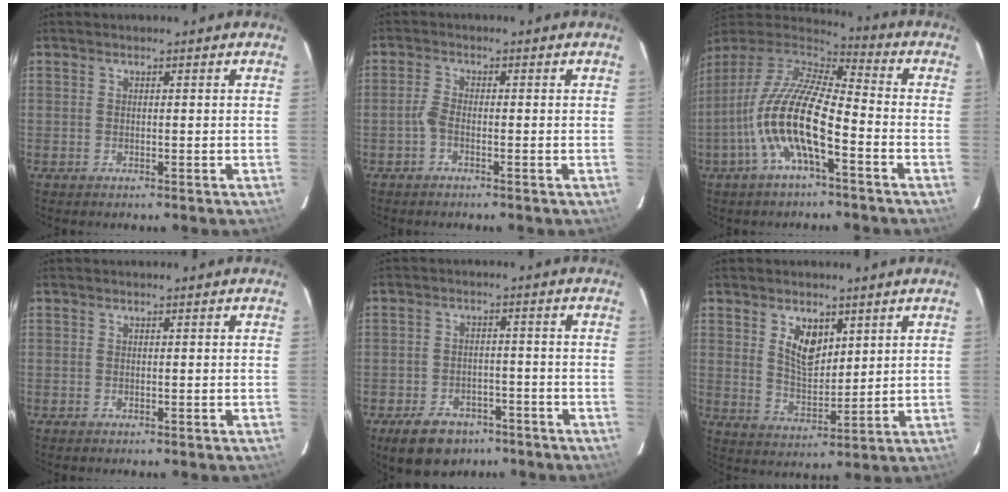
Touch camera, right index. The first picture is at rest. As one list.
[{"total": 1.9, "force": [-1.0, 0.7, 1.4], "torque": [-0.038, 0.005, -0.025]}, {"total": 16.0, "force": [-5.8, 4.2, 14.3], "torque": [-0.275, -0.014, -0.116]}, {"total": 0.0}, {"total": 9.7, "force": [-6.3, 6.3, 3.8], "torque": [-0.094, 0.015, -0.082]}, {"total": 7.1, "force": [3.3, 4.0, 4.9], "torque": [-0.082, 0.001, 0.069]}]